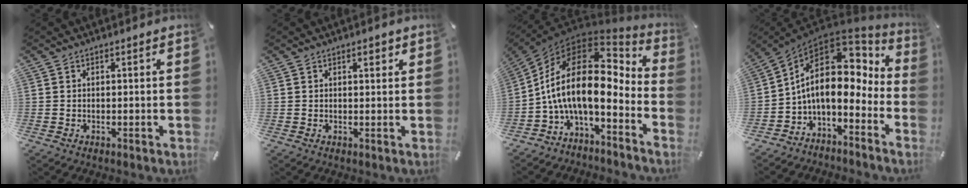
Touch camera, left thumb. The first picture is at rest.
{"total": 1.8, "force": [0.9, 0.8, 1.3], "torque": [-0.020, 0.000, 0.013]}
{"total": 20.2, "force": [0.4, 9.9, 17.7], "torque": [-0.365, -0.032, 0.005]}
{"total": 14.4, "force": [2.3, 8.5, 11.3], "torque": [-0.211, -0.031, 0.041]}